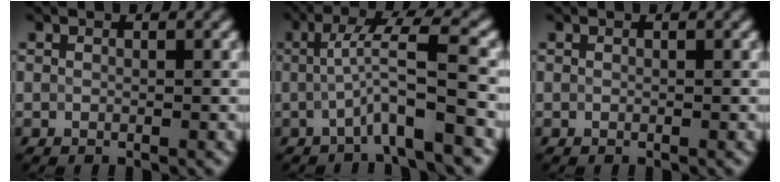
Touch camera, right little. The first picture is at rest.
{"total": 5.0, "force": [-1.2, 0.4, 4.8], "torque": [-0.078, 0.014, -0.031]}
{"total": 0.0}